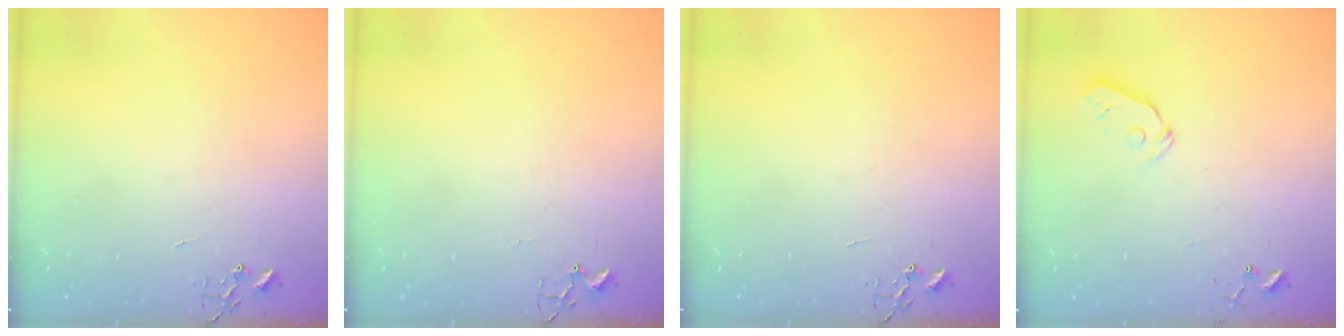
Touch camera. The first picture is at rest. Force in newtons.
{"total": 4.0, "press": 3.9, "slide": 0.4}
{"total": 0.0}
{"total": 5.6, "press": 5.6, "slide": 0.7}